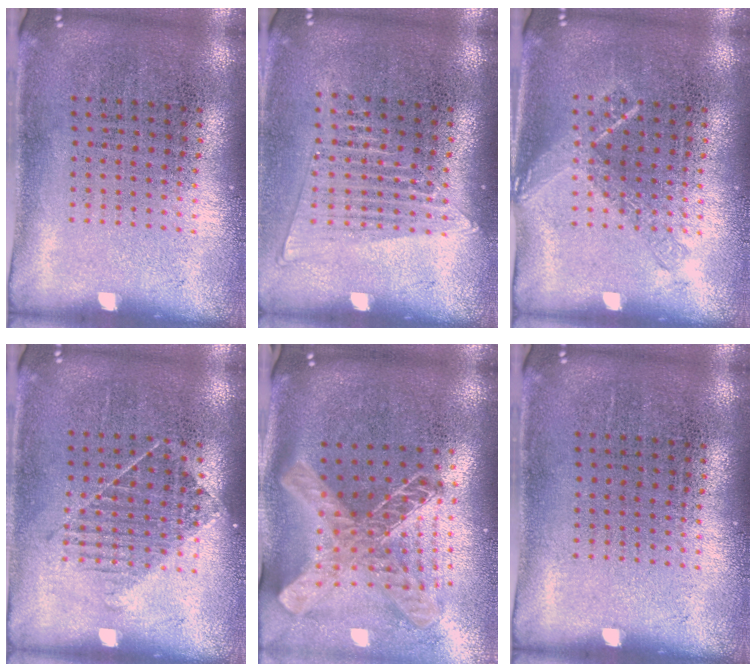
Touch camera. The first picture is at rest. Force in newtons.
{"total": 1.3, "press": 1.2, "slide": 0.6}
{"total": 1.1, "press": 1.0, "slide": 0.2}
{"total": 1.1, "press": 0.9, "slide": 0.7}
{"total": 2.1, "press": 1.6, "slide": 1.4}
{"total": 0.0}